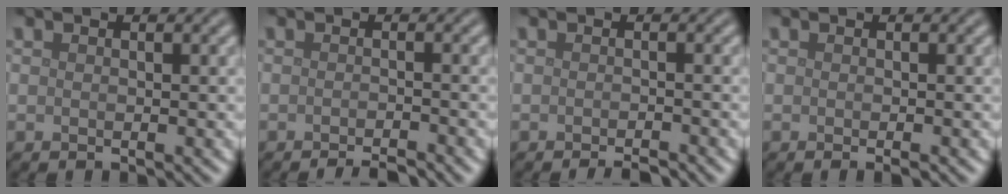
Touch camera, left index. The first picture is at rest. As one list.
[{"total": 2.1, "force": [-1.8, 0.3, 1.2], "torque": [-0.008, -0.003, -0.030]}, {"total": 1.7, "force": [-1.4, 0.2, 0.9], "torque": [-0.007, -0.002, -0.021]}, {"total": 0.9, "force": [-0.4, 0.1, 0.8], "torque": [-0.009, -0.005, -0.008]}]